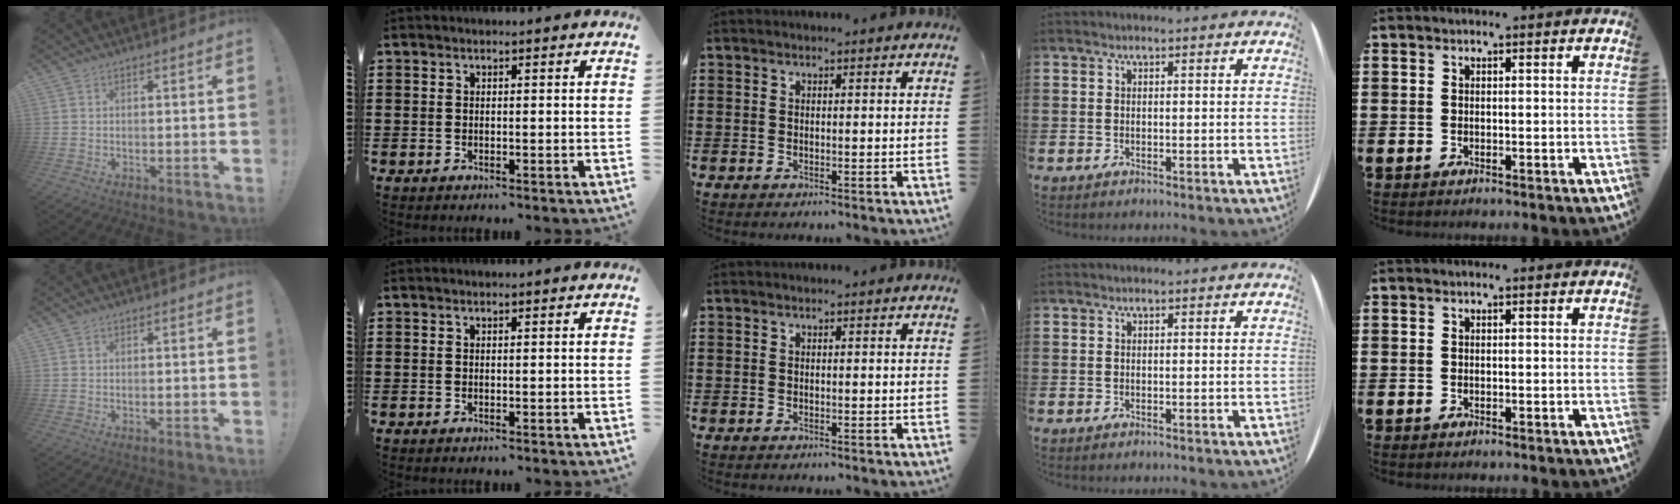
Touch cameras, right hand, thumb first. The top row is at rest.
{}